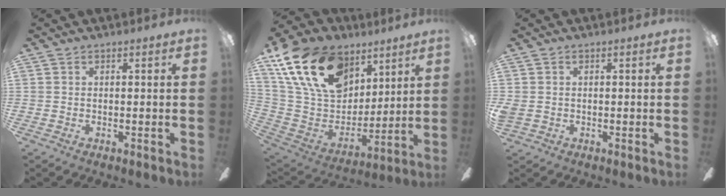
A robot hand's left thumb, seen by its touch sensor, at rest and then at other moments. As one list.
[{"total": 24.0, "force": [12.4, 15.8, 13.1], "torque": [-0.249, -0.041, 0.228]}, {"total": 1.7, "force": [-0.1, 1.5, 0.7], "torque": [-0.014, 0.005, -0.002]}]